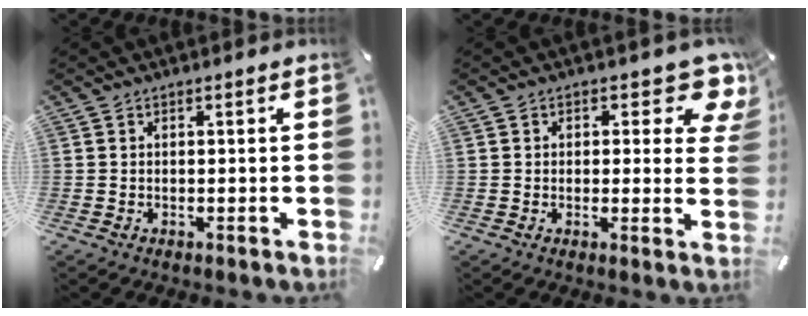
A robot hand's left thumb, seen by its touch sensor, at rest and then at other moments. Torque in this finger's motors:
{"motor_torque": [0.23, -0.23, 0.02, 0.10, -0.01]}